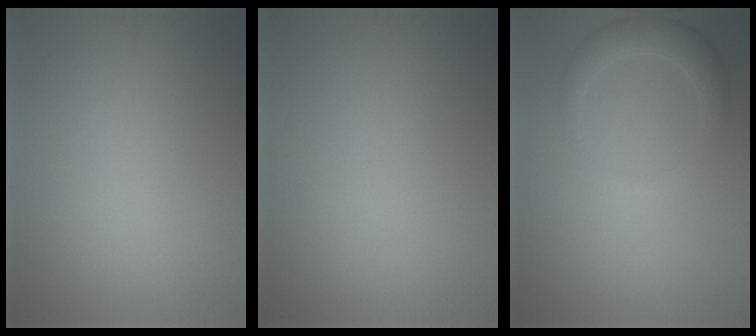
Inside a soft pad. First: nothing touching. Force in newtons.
{"total": 0.0}
{"total": 2.9, "press": 2.9, "slide": 0.1}